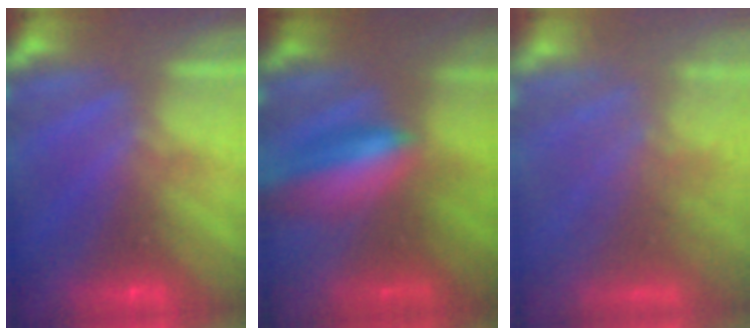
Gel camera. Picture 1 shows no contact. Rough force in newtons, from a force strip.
{"total": 6.4}
{"total": 10.2}